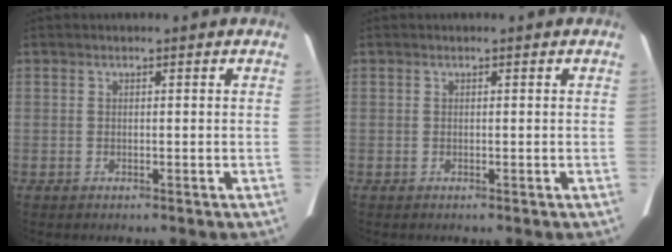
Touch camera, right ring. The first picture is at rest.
{"total": 0.0}